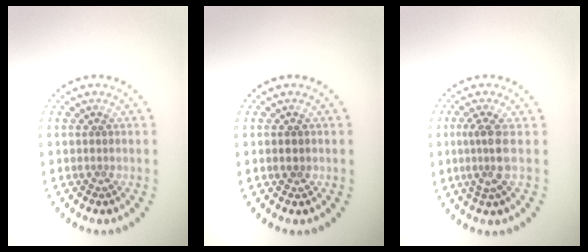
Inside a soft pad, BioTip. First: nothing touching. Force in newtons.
{"total": 1.2, "press": 1.2, "slide": 0.1}
{"total": 2.6, "press": 1.9, "slide": 1.8}